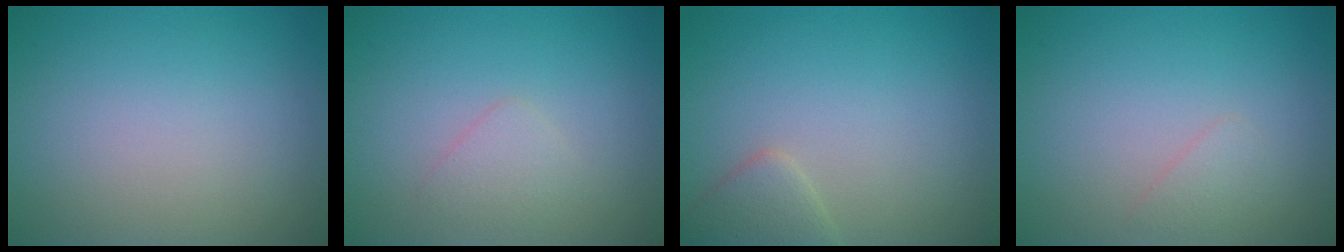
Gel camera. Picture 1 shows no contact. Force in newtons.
{"total": 1.3, "press": 1.3, "slide": 0.1}
{"total": 2.2, "press": 2.2, "slide": 0.1}
{"total": 0.9, "press": 0.9, "slide": 0.0}